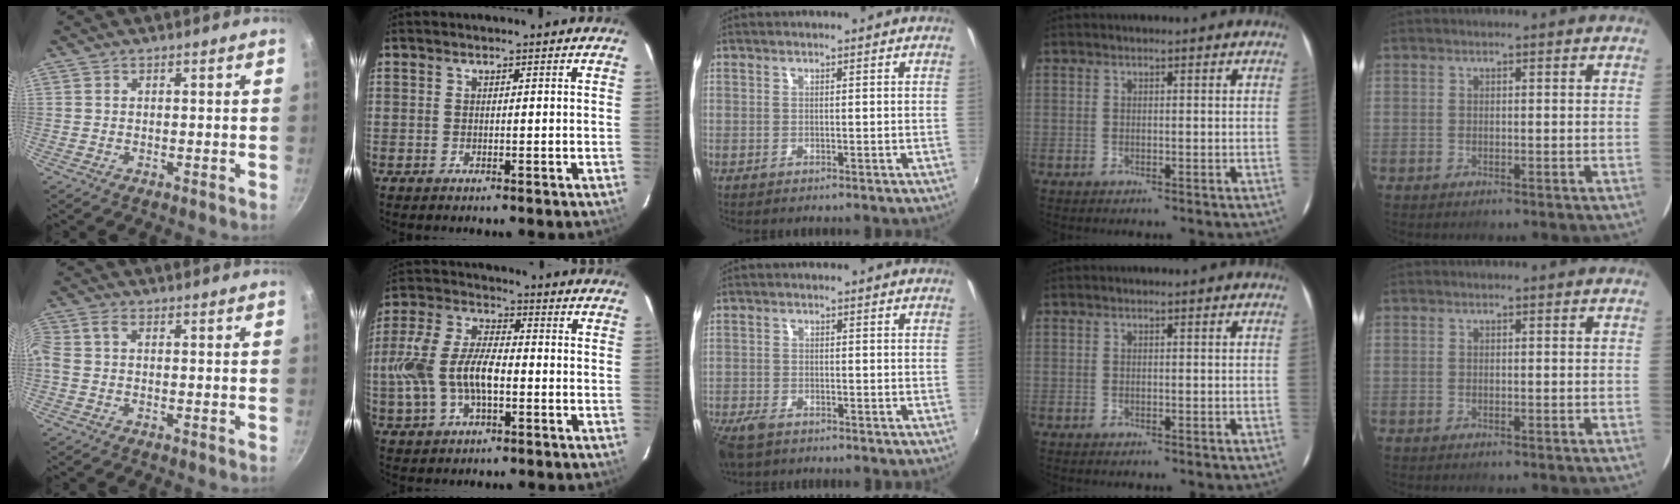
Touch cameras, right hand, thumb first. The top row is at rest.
{"thumb": {"total": 3.5, "force": [-0.5, 1.9, 2.9], "torque": [-0.080, 0.012, -0.021]}, "index": {"total": 13.5, "force": [-2.2, 7.0, 11.4], "torque": [-0.246, 0.010, -0.040]}, "middle": {"total": 5.6, "force": [-4.1, 2.6, 2.8], "torque": [-0.078, -0.019, -0.079]}}